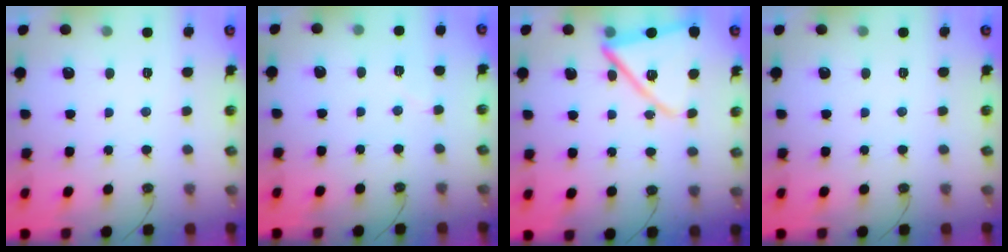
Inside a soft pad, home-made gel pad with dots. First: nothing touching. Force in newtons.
{"total": 4.6, "press": 4.1, "slide": 2.0}
{"total": 14.5, "press": 14.4, "slide": 1.4}
{"total": 0.0}